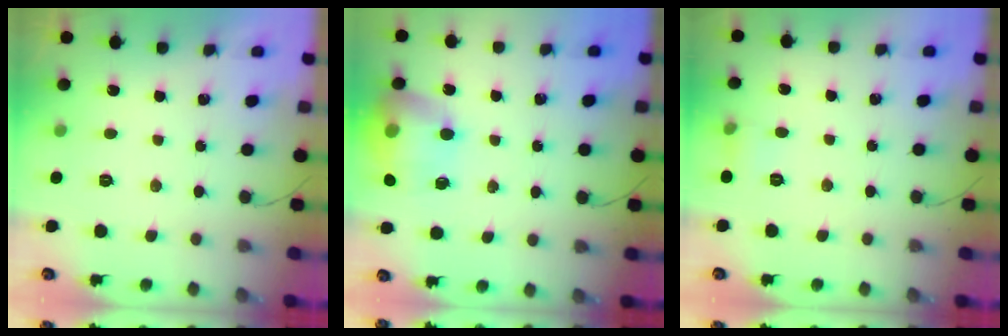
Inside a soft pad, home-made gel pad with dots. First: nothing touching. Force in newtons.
{"total": 16.7, "press": 16.7, "slide": 1.2}
{"total": 4.3, "press": 3.9, "slide": 1.7}